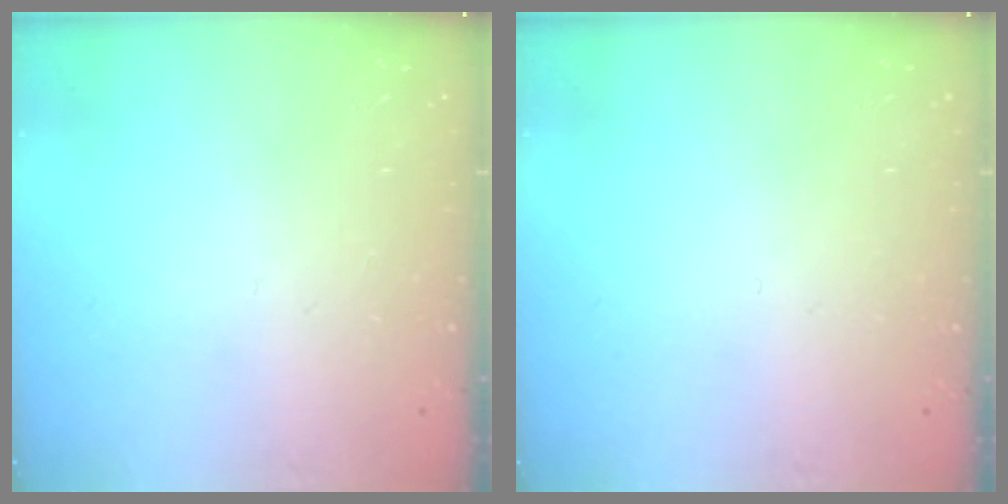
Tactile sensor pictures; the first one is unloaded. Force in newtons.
{"total": 0.0}